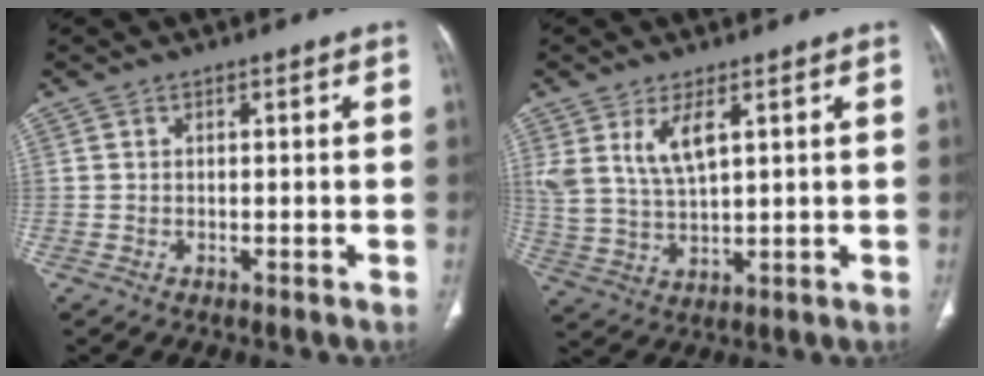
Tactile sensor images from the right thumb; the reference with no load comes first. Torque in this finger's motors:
{"motor_torque": [0.05, 0.27, 0.58, 0.68, 0.10]}